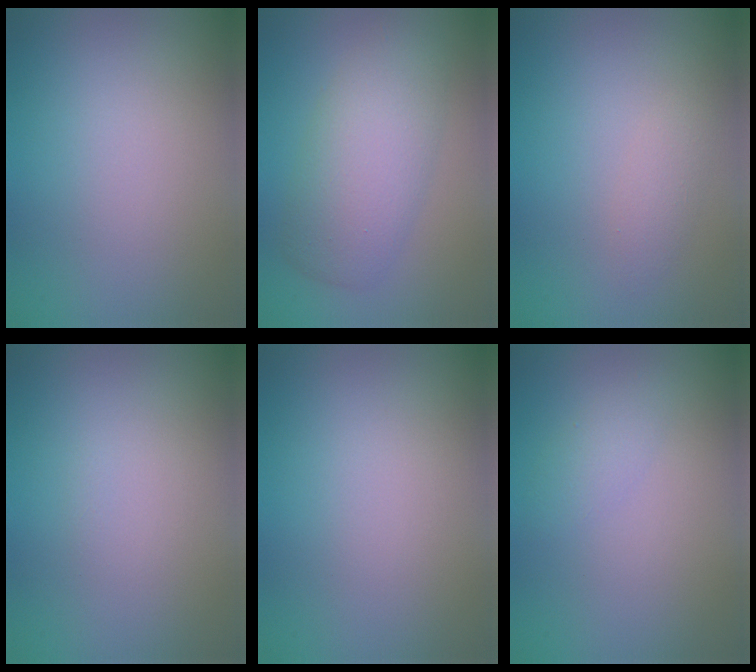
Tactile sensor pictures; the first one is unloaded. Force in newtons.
{"total": 5.3, "press": 5.2, "slide": 0.2}
{"total": 1.2, "press": 1.2, "slide": 0.0}
{"total": 0.0}
{"total": 0.0}
{"total": 1.3, "press": 1.3, "slide": 0.0}